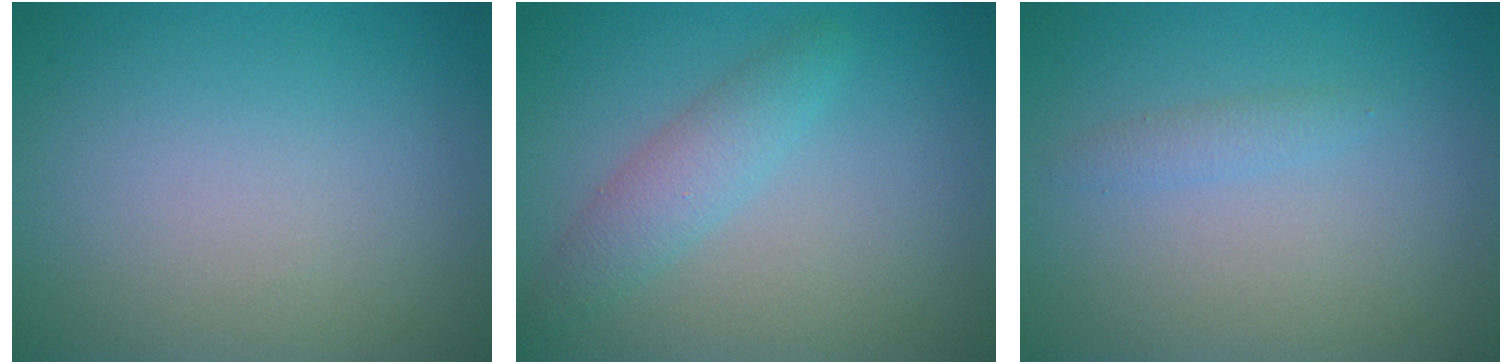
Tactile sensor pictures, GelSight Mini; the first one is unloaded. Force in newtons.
{"total": 2.7, "press": 2.7, "slide": 0.1}
{"total": 1.0, "press": 1.0, "slide": 0.0}